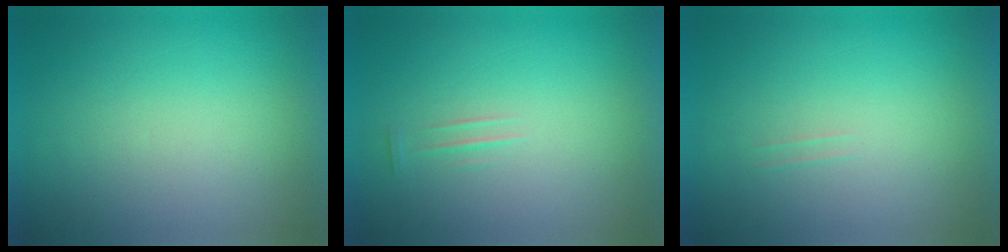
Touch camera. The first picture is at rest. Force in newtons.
{"total": 1.3}
{"total": 1.0}